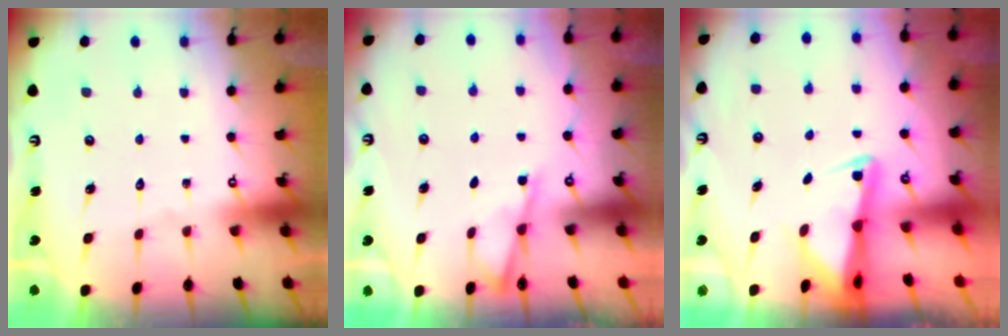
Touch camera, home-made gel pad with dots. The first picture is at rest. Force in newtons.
{"total": 2.8, "press": 2.8, "slide": 0.3}
{"total": 2.5, "press": 2.4, "slide": 0.5}